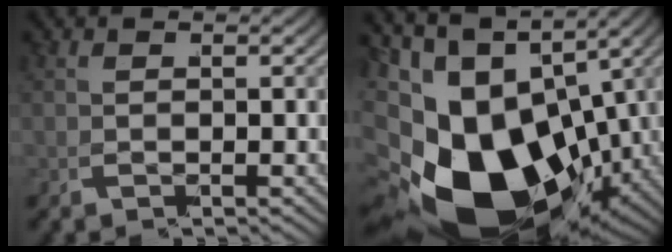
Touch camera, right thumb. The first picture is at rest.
{"total": 19.1, "force": [-4.3, 12.1, 14.1], "torque": [-0.261, -0.033, -0.050]}